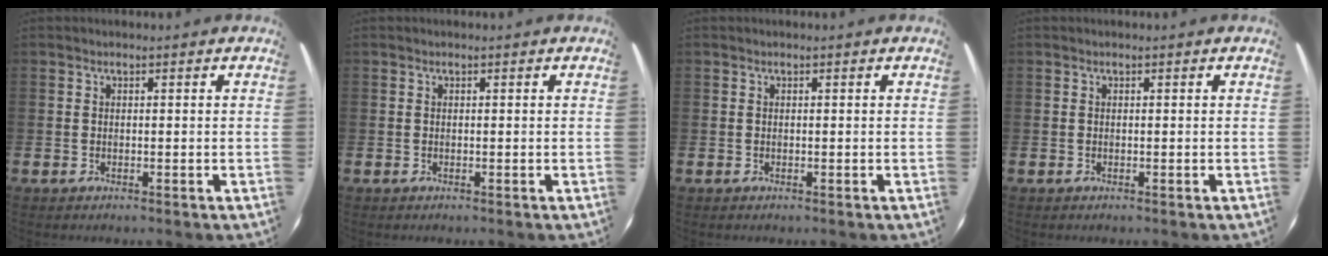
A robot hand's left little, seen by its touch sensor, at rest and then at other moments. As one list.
[{"total": 0.0}, {"total": 0.0}, {"total": 0.0}]